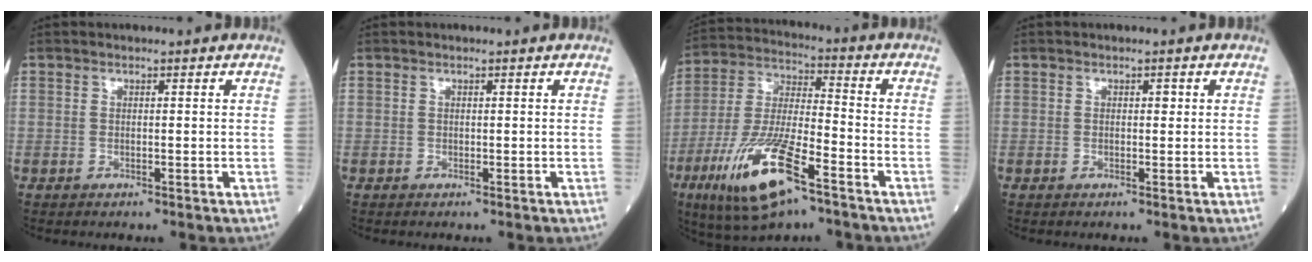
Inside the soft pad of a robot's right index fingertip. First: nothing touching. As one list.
[{"total": 0.0}, {"total": 16.4, "force": [-8.7, 3.5, 13.5], "torque": [-0.285, -0.023, -0.155]}, {"total": 0.9, "force": [0.1, 0.4, 0.8], "torque": [-0.016, 0.005, 0.004]}]